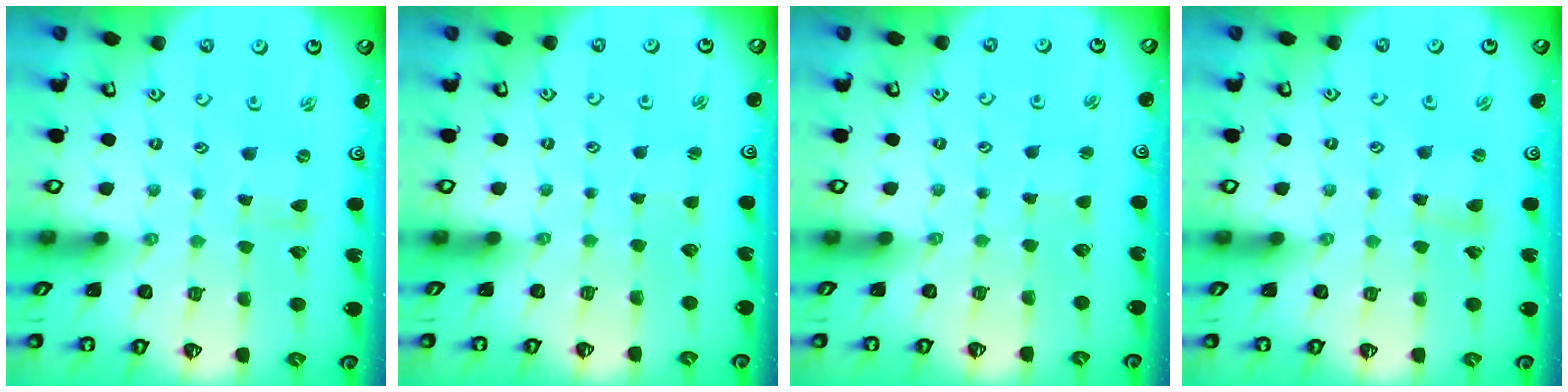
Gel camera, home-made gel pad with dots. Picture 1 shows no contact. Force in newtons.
{"total": 0.8, "press": 0.8, "slide": 0.2}
{"total": 1.3, "press": 1.2, "slide": 0.1}
{"total": 2.6, "press": 2.6, "slide": 0.1}